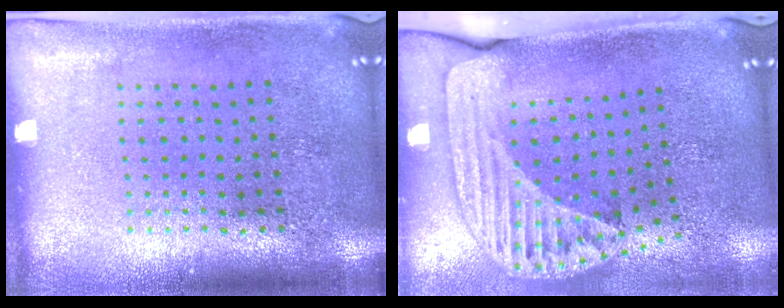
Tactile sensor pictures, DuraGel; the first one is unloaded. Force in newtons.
{"total": 2.5, "press": 1.8, "slide": 1.8}